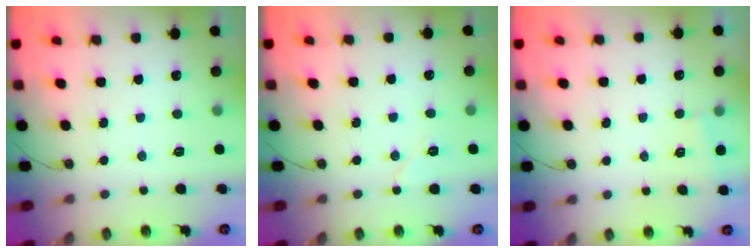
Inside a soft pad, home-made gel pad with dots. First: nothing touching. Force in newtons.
{"total": 5.6, "press": 5.1, "slide": 2.5}
{"total": 1.1, "press": 1.1, "slide": 0.1}